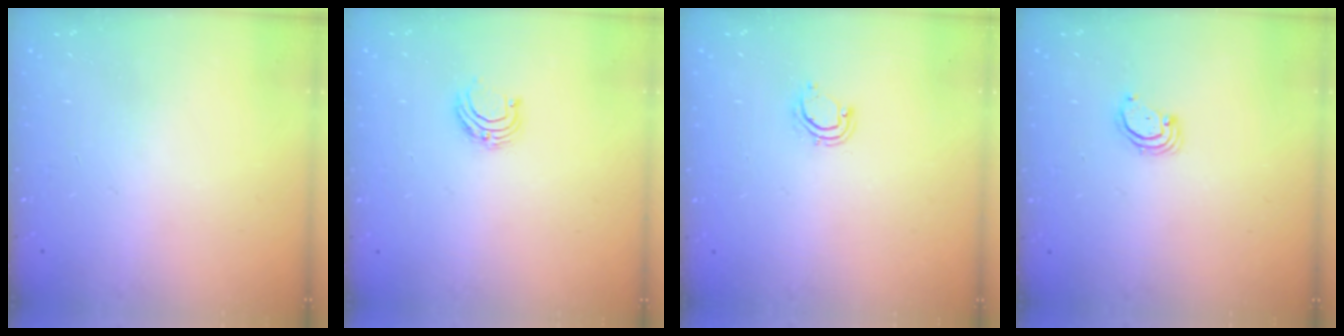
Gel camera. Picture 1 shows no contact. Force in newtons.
{"total": 5.0, "press": 5.0, "slide": 0.5}
{"total": 4.6, "press": 4.6, "slide": 0.3}
{"total": 2.5, "press": 2.5, "slide": 0.2}